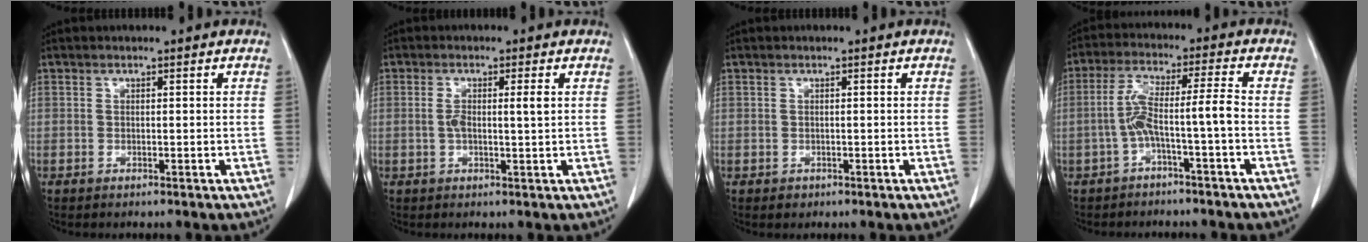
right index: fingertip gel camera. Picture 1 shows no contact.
{"total": 3.5, "force": [0.4, 0.4, 3.4], "torque": [-0.067, 0.006, 0.008]}
{"total": 0.9, "force": [-0.5, 0.8, 0.1], "torque": [-0.005, 0.003, -0.002]}
{"total": 6.6, "force": [-2.2, -0.4, 6.2], "torque": [-0.123, 0.027, -0.038]}